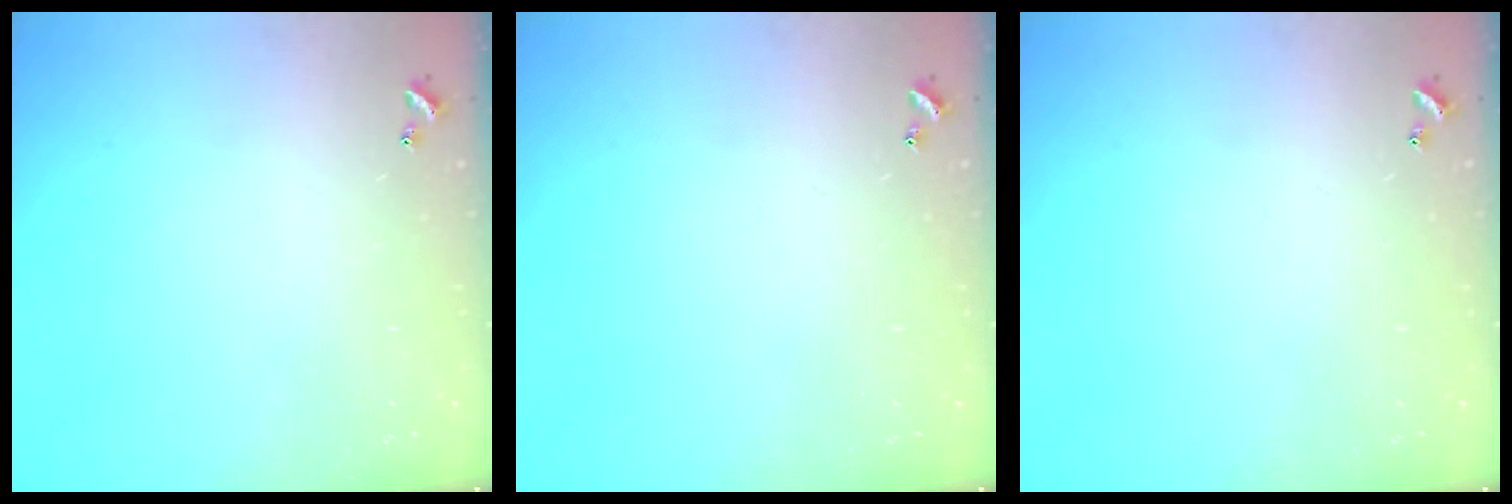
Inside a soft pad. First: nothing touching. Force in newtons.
{"total": 0.0}
{"total": 0.0}